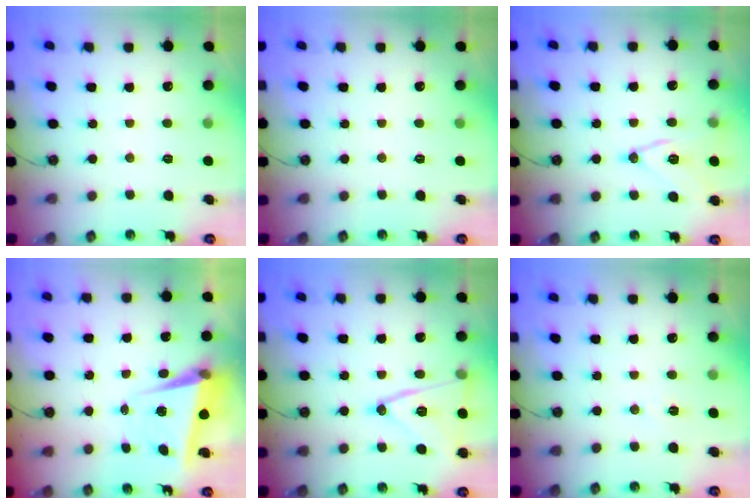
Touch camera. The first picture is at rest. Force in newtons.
{"total": 0.0}
{"total": 12.7, "press": 12.2, "slide": 3.4}
{"total": 5.2, "press": 4.6, "slide": 2.3}
{"total": 15.3, "press": 14.9, "slide": 3.3}
{"total": 5.1, "press": 4.9, "slide": 1.6}